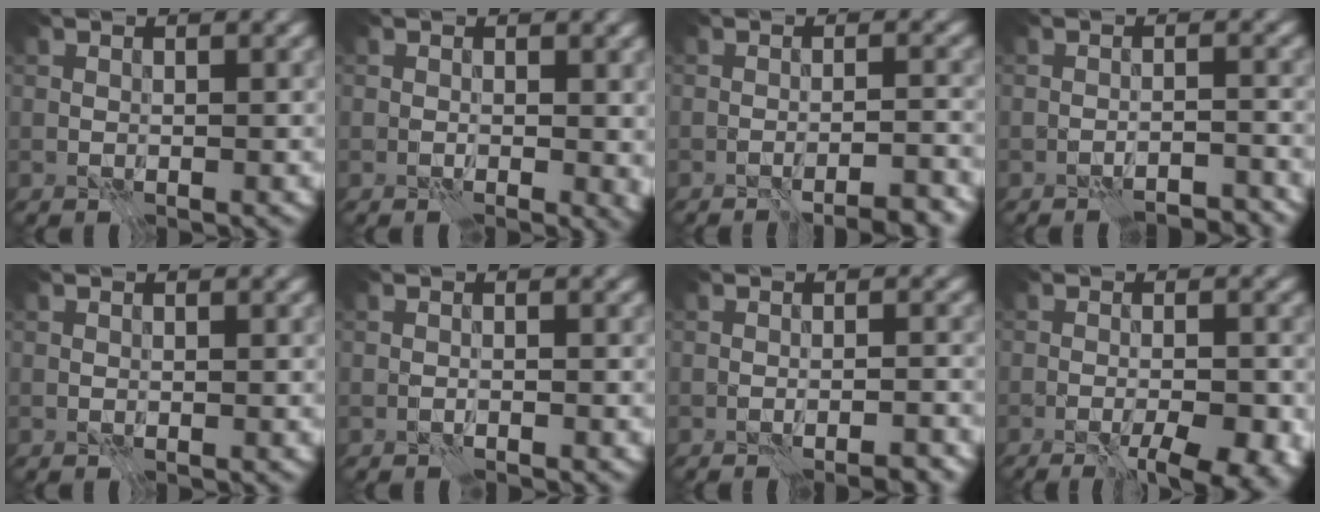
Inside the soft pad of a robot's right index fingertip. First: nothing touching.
{"total": 1.4, "force": [0.3, 0.9, 1.1], "torque": [-0.009, -0.004, 0.005]}
{"total": 3.7, "force": [-3.2, 0.0, 1.8], "torque": [-0.023, 0.009, -0.044]}
{"total": 3.4, "force": [-3.3, 0.1, 0.7], "torque": [-0.009, 0.010, -0.045]}
{"total": 0.0}
{"total": 0.5, "force": [-0.4, -0.3, -0.2], "torque": [0.009, -0.001, -0.010]}
{"total": 1.7, "force": [-1.4, -0.2, 0.9], "torque": [-0.012, -0.003, -0.022]}
{"total": 6.0, "force": [-3.4, 1.2, 4.8], "torque": [-0.065, -0.009, -0.042]}